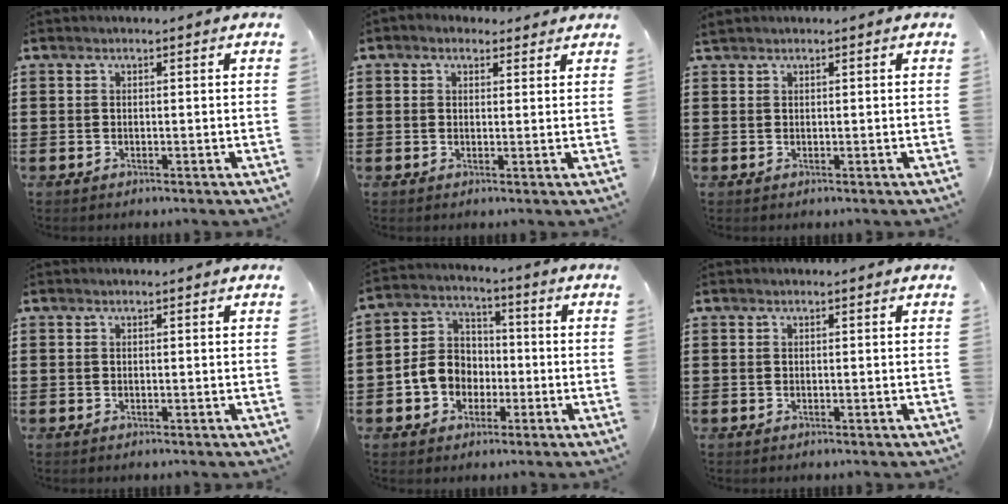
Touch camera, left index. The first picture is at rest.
{"total": 1.9, "force": [1.4, 1.1, 0.5], "torque": [-0.006, 0.006, 0.024]}
{"total": 0.6, "force": [0.6, 0.2, 0.2], "torque": [-0.006, 0.003, 0.011]}
{"total": 0.0}
{"total": 7.2, "force": [-1.9, 6.3, 2.9], "torque": [-0.080, 0.022, -0.037]}
{"total": 0.0}